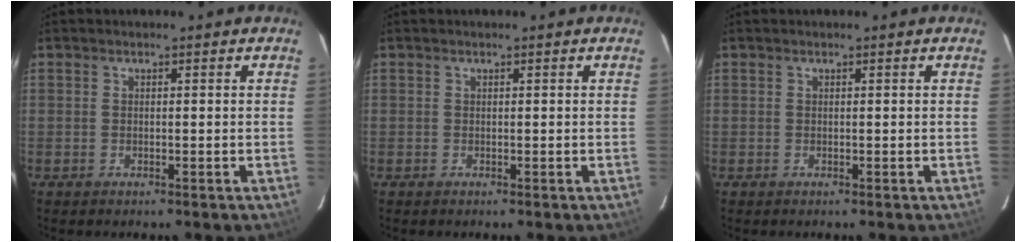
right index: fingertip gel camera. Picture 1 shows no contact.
{"total": 0.0}
{"total": 0.0}